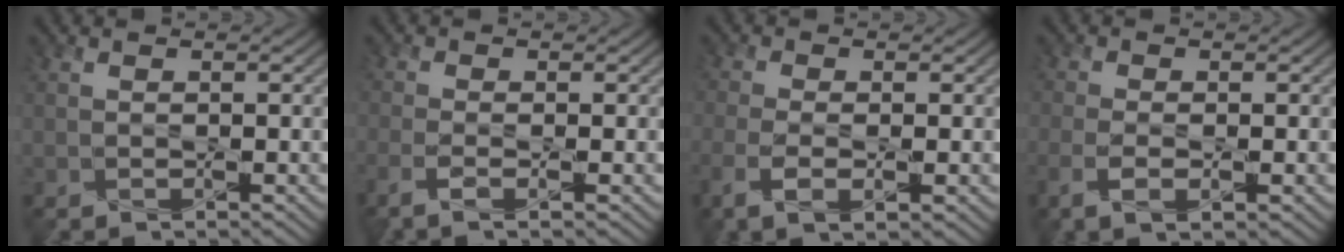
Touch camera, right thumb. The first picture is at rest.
{"total": 3.2, "force": [-1.6, 0.8, 2.6], "torque": [-0.060, -0.005, -0.041]}
{"total": 5.0, "force": [-1.9, 2.1, 4.1], "torque": [-0.102, -0.009, -0.039]}
{"total": 4.0, "force": [-1.6, 1.5, 3.3], "torque": [-0.081, -0.008, -0.033]}